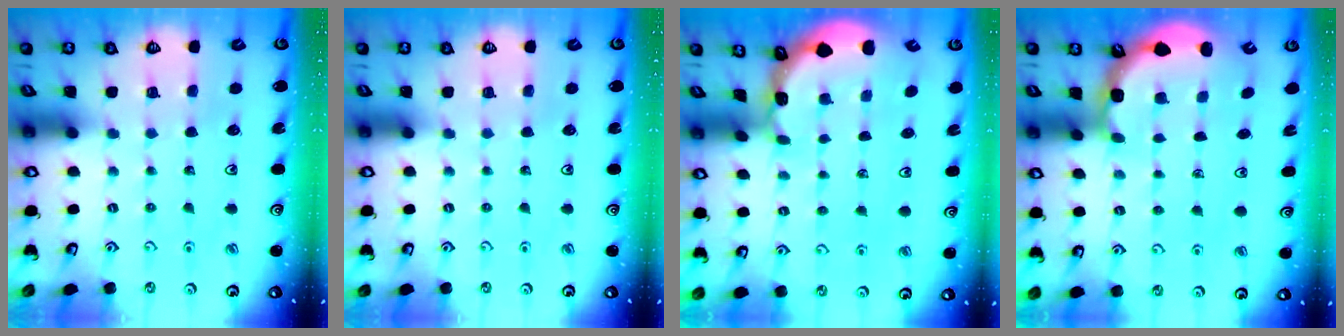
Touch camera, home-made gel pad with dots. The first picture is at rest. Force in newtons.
{"total": 0.0}
{"total": 1.4, "press": 1.4, "slide": 0.1}
{"total": 3.2, "press": 2.5, "slide": 1.9}